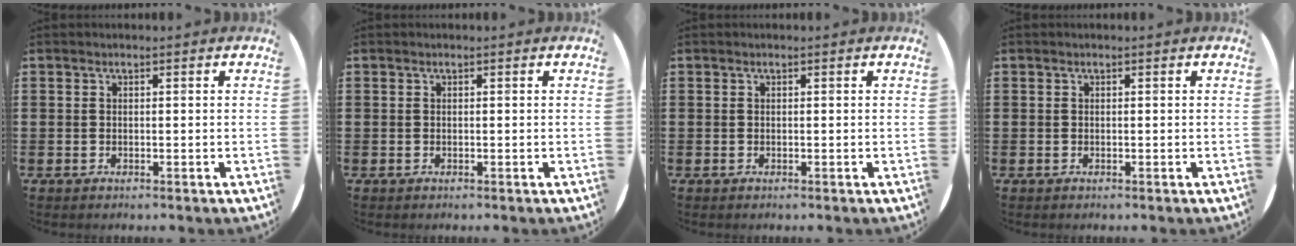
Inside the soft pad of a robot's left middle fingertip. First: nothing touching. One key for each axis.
{"total": 0.0}
{"total": 0.0}
{"total": 0.0}